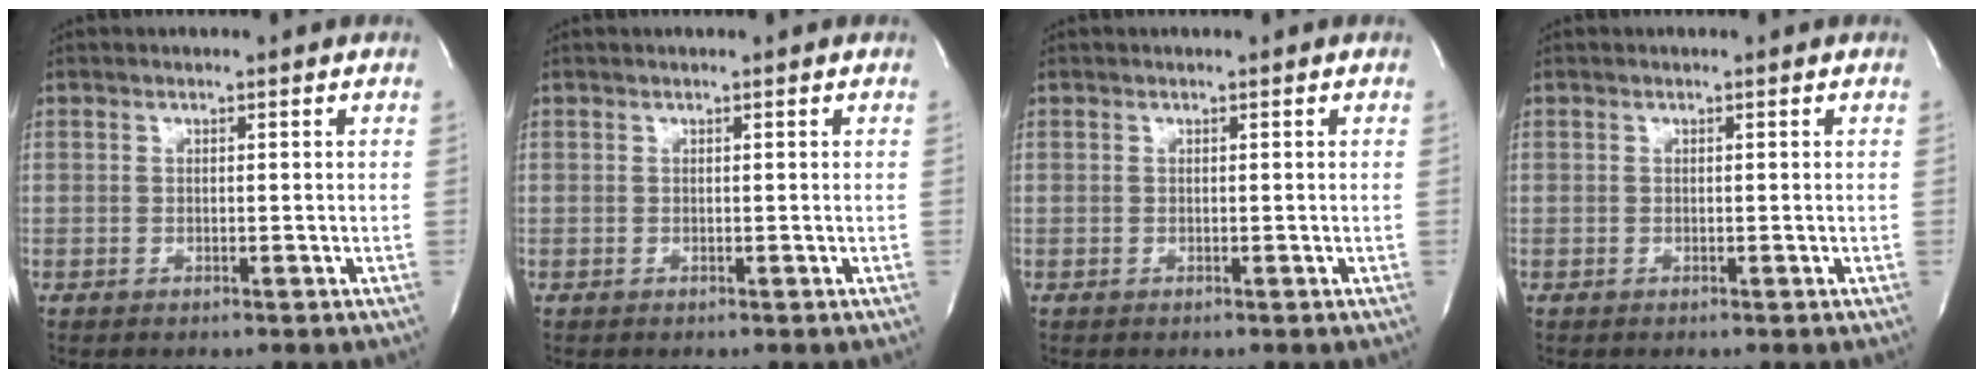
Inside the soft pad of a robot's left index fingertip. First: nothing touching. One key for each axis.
{"total": 0.0}
{"total": 0.0}
{"total": 0.0}